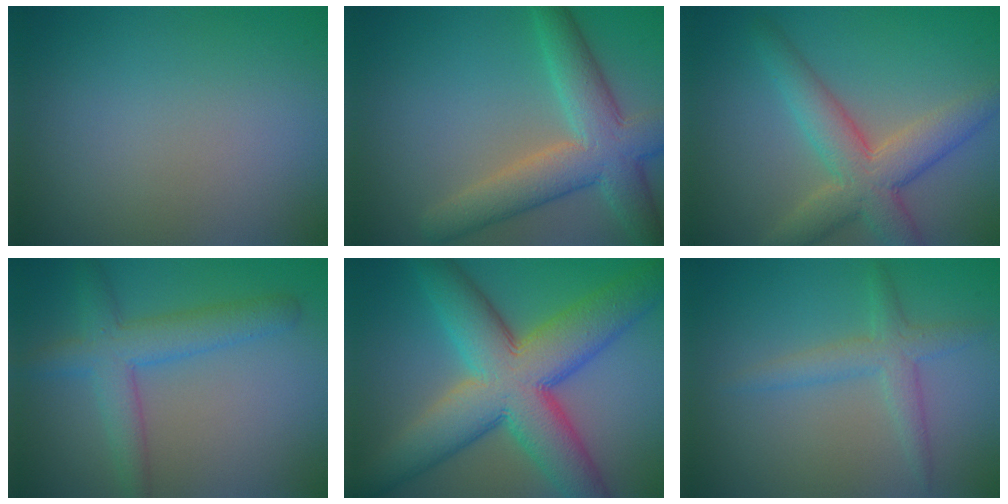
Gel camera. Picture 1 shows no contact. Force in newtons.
{"total": 6.8, "press": 6.8, "slide": 0.3}
{"total": 6.0, "press": 6.0, "slide": 0.5}
{"total": 4.6, "press": 4.6, "slide": 0.1}
{"total": 12.5, "press": 12.5, "slide": 0.4}
{"total": 1.8, "press": 1.8, "slide": 0.1}